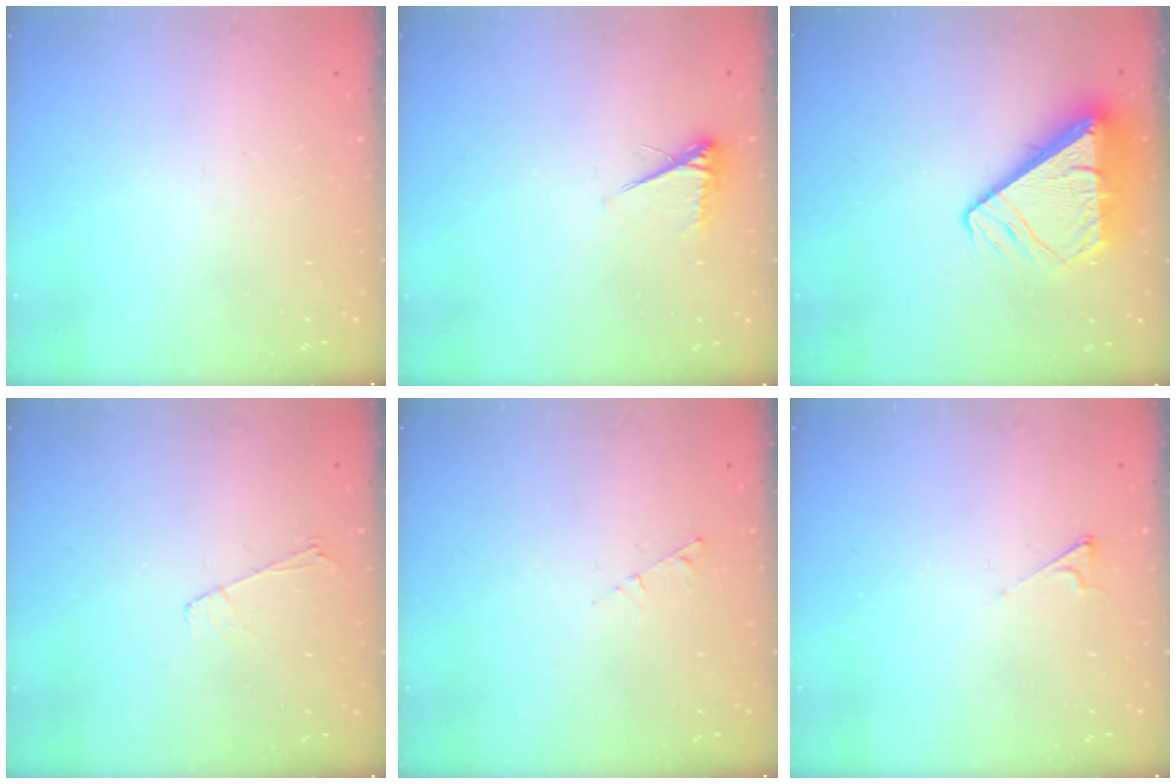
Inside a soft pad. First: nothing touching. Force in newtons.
{"total": 4.3, "press": 4.2, "slide": 0.6}
{"total": 10.8, "press": 10.7, "slide": 1.2}
{"total": 4.9, "press": 4.9, "slide": 0.6}
{"total": 2.9, "press": 2.9, "slide": 0.4}
{"total": 2.8, "press": 2.7, "slide": 0.5}